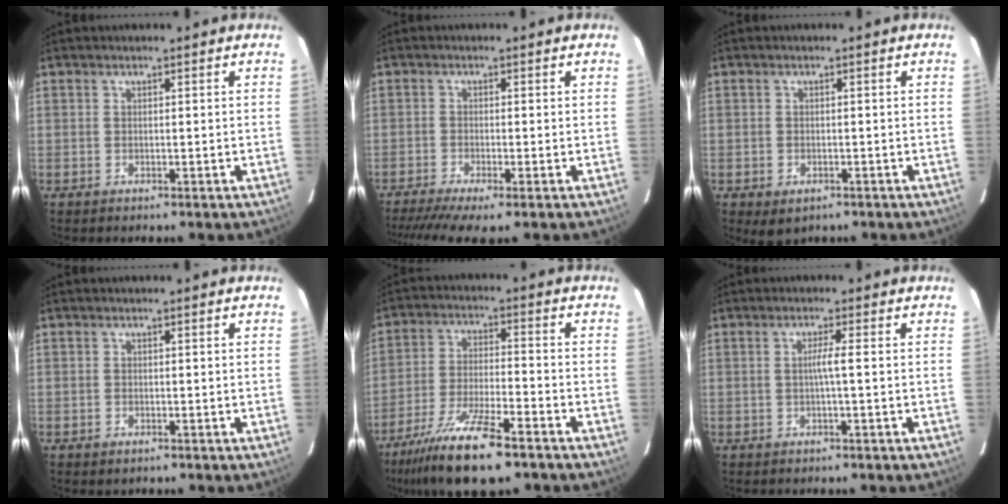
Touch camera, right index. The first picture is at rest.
{"total": 7.3, "force": [-5.4, 0.5, 4.9], "torque": [-0.079, -0.011, -0.090]}
{"total": 2.7, "force": [-1.4, 1.9, 1.3], "torque": [-0.021, -0.002, -0.007]}
{"total": 0.7, "force": [-0.4, 0.5, 0.3], "torque": [-0.008, 0.002, -0.001]}
{"total": 12.9, "force": [-9.0, 1.7, 9.1], "torque": [-0.171, -0.030, -0.160]}
{"total": 2.0, "force": [-0.1, -0.4, 1.9], "torque": [-0.036, 0.001, -0.003]}